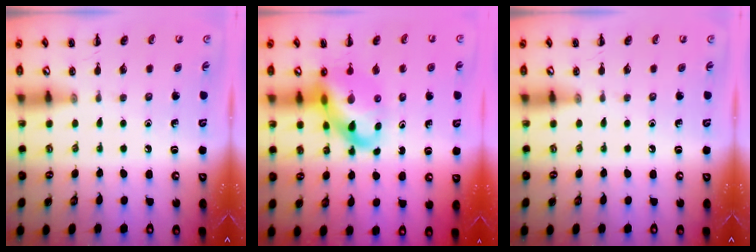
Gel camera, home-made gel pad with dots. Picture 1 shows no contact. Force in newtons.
{"total": 13.4, "press": 12.9, "slide": 3.6}
{"total": 0.0}